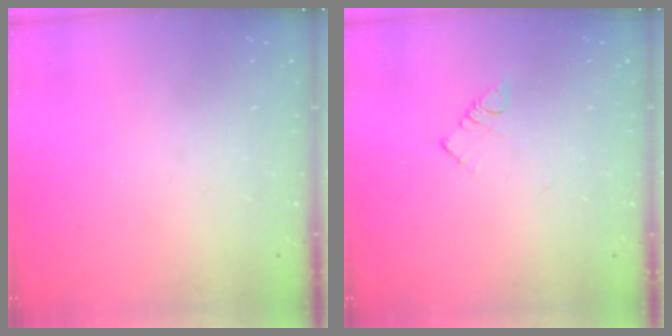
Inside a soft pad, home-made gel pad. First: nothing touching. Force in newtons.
{"total": 2.9, "press": 2.9, "slide": 0.5}